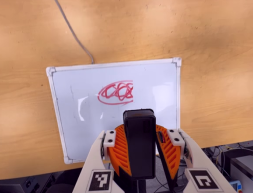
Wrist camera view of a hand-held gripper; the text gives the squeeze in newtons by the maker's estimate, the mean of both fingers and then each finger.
{"total": 9.3, "left": 9.7, "right": 8.9}